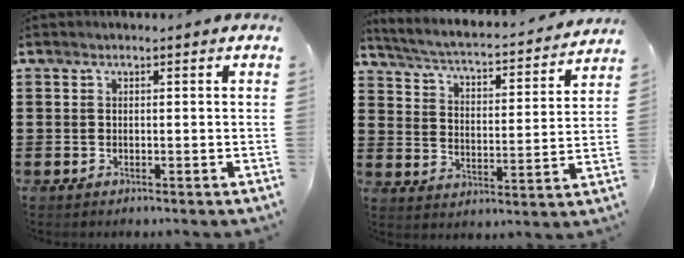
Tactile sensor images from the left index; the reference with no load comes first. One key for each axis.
{"total": 2.8, "fx": 2.6, "fy": -0.1, "fz": 1.0, "tx": -0.040, "ty": -0.032, "tz": 0.032}